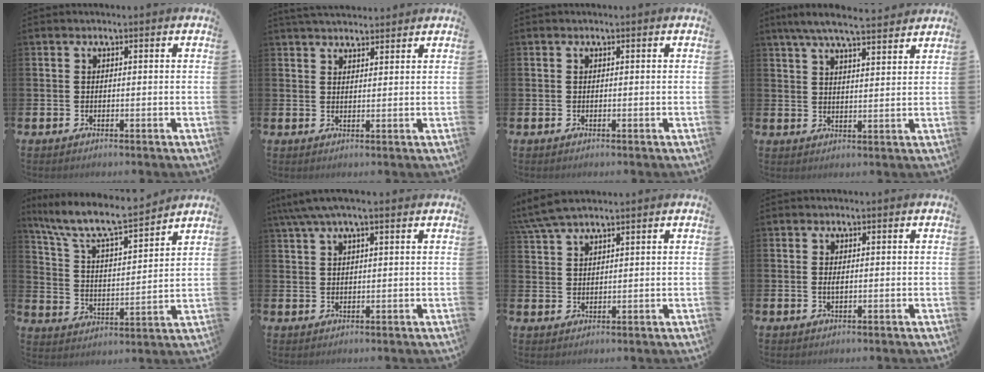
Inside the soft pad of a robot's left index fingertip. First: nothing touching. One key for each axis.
{"total": 3.2, "fx": 3.1, "fy": 0.6, "fz": 0.4, "tx": -0.007, "ty": -0.015, "tz": 0.056}
{"total": 0.0}
{"total": 6.7, "fx": 6.2, "fy": 0.5, "fz": 2.4, "tx": -0.058, "ty": -0.026, "tz": 0.110}
{"total": 9.4, "fx": 8.4, "fy": 1.6, "fz": 3.9, "tx": -0.113, "ty": -0.052, "tz": 0.144}
{"total": 4.3, "fx": 3.0, "fy": 1.0, "fz": 2.9, "tx": -0.053, "ty": -0.002, "tz": 0.053}
{"total": 4.8, "fx": 4.3, "fy": 0.8, "fz": 2.0, "tx": -0.050, "ty": -0.009, "tz": 0.080}
{"total": 0.9, "fx": 0.1, "fy": 0.3, "fz": 0.8, "tx": -0.009, "ty": -0.001, "tz": -0.001}